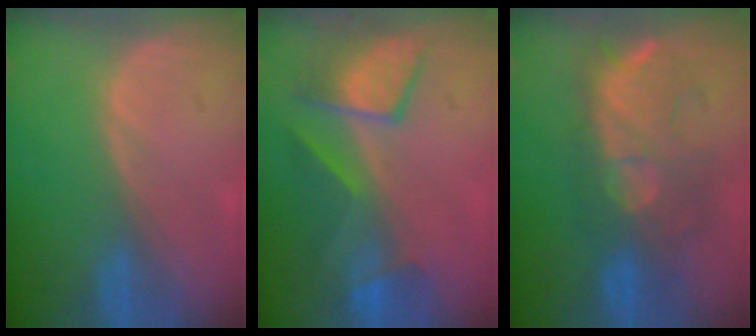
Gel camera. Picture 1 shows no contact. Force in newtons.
{"total": 7.7, "press": 7.6, "slide": 1.2}
{"total": 9.4, "press": 9.2, "slide": 1.9}